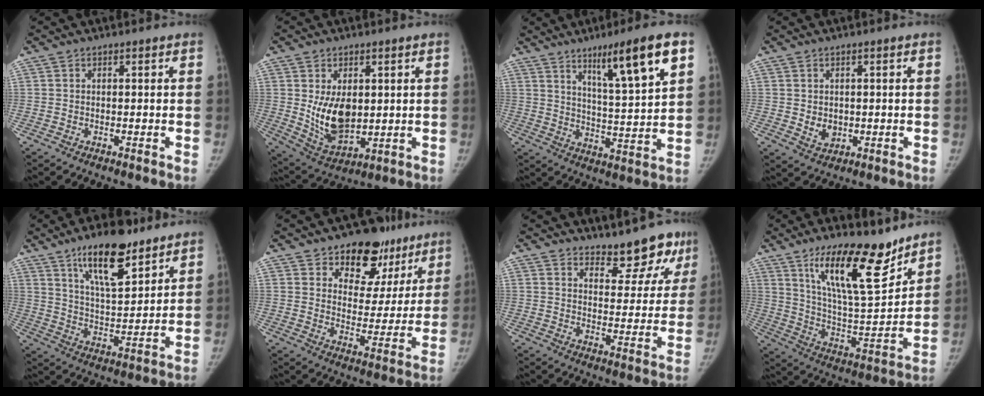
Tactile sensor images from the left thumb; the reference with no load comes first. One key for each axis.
{"total": 11.3, "fx": 1.2, "fy": 6.8, "fz": 8.9, "tx": -0.130, "ty": -0.021, "tz": 0.041}
{"total": 14.5, "fx": 7.9, "fy": 1.4, "fz": 12.0, "tx": -0.184, "ty": -0.039, "tz": 0.128}
{"total": 3.5, "fx": 0.0, "fy": 2.8, "fz": 2.2, "tx": -0.024, "ty": -0.006, "tz": 0.011}
{"total": 15.0, "fx": 9.8, "fy": 5.3, "fz": 10.0, "tx": -0.138, "ty": -0.056, "tz": 0.169}
{"total": 15.2, "fx": 10.1, "fy": 9.7, "fz": 5.8, "tx": -0.013, "ty": -0.043, "tz": 0.140}
{"total": 10.2, "fx": 8.6, "fy": 3.7, "fz": 4.1, "tx": -0.015, "ty": -0.066, "tz": 0.115}
{"total": 18.8, "fx": 12.5, "fy": 5.6, "fz": 12.9, "tx": -0.178, "ty": -0.083, "tz": 0.219}